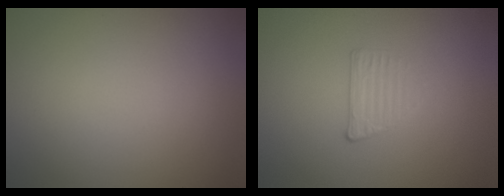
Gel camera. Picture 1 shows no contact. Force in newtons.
{"total": 1.2, "press": 0.6, "slide": 1.0}